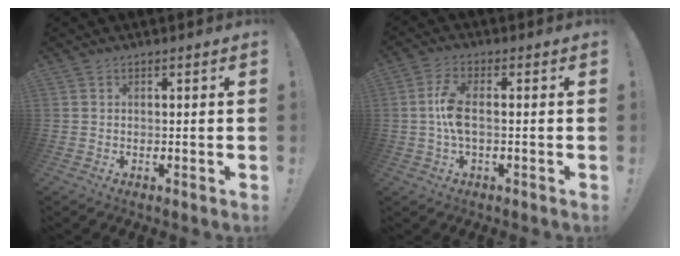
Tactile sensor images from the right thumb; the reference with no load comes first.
{"total": 7.9, "force": [-0.6, 2.7, 7.4], "torque": [-0.159, -0.005, -0.011]}